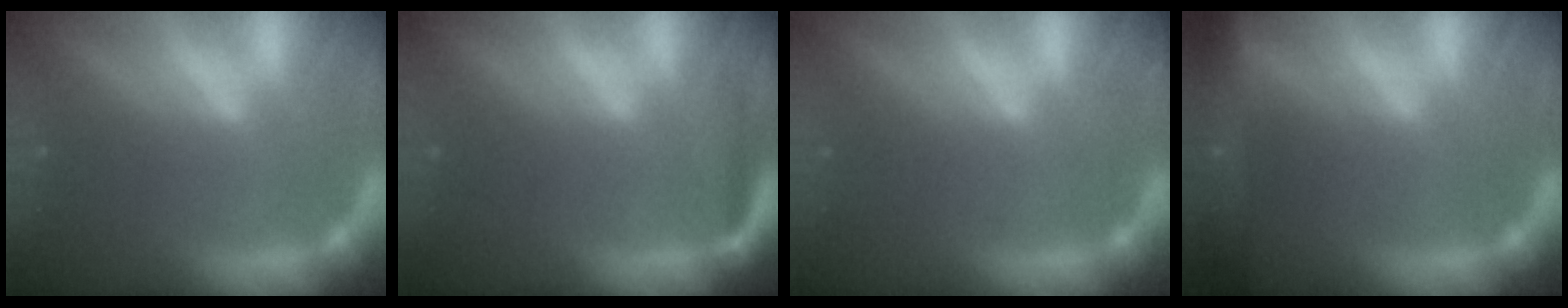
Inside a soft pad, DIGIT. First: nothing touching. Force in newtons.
{"total": 2.5}
{"total": 0.0}
{"total": 9.6}